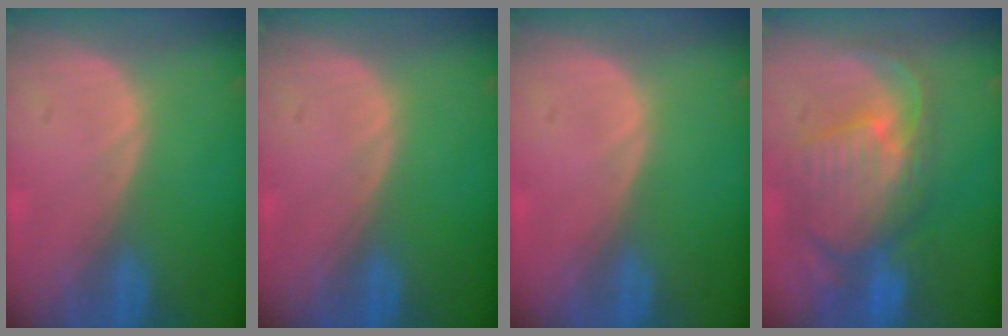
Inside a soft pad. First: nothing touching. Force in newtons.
{"total": 0.0}
{"total": 0.0}
{"total": 11.1, "press": 9.7, "slide": 5.5}